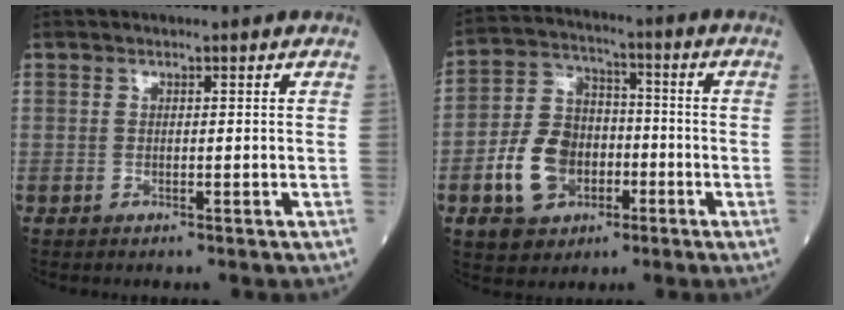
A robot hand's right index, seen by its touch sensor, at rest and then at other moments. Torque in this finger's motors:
{"motor_torque": [1.15, -0.14, 0.37, 0.11]}